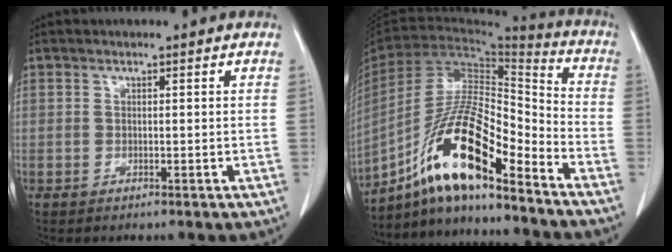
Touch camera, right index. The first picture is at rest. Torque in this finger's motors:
{"motor_torque": [1.43, -0.70, 0.72, 0.21]}